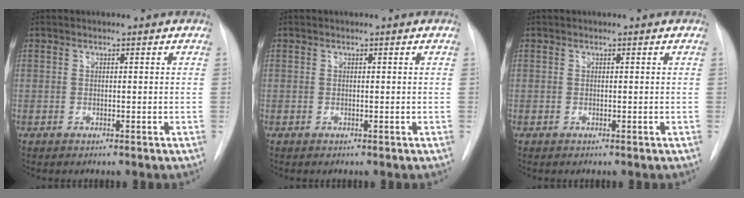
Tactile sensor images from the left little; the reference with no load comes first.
{"total": 0.0}
{"total": 0.0}